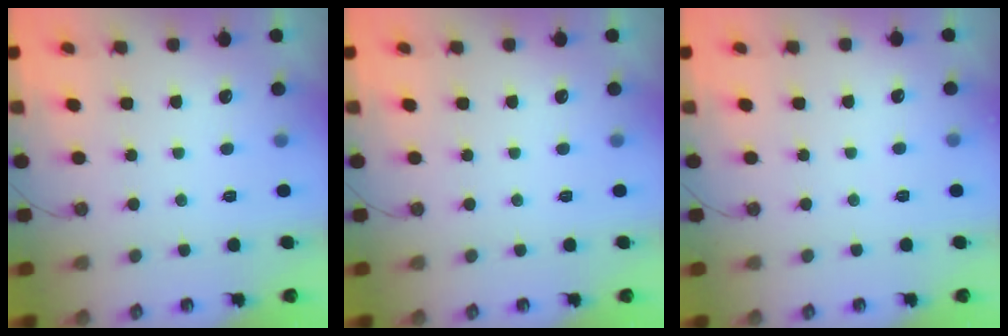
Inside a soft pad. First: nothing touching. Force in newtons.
{"total": 0.0}
{"total": 3.2, "press": 3.1, "slide": 0.5}